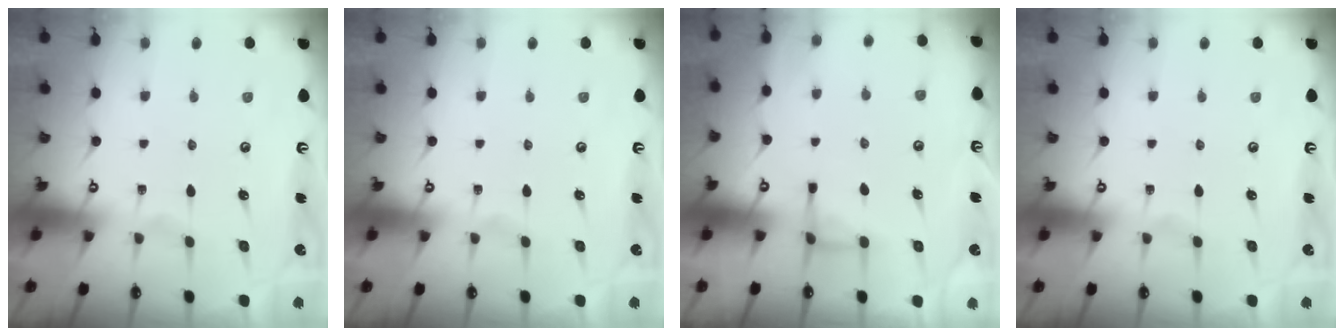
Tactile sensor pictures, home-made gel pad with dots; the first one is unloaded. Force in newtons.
{"total": 0.0}
{"total": 3.9, "press": 3.8, "slide": 0.7}
{"total": 0.0}